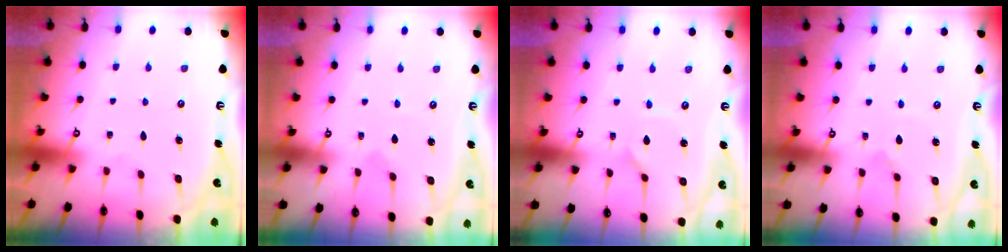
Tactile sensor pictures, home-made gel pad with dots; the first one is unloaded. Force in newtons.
{"total": 0.8, "press": 0.8, "slide": 0.0}
{"total": 1.0, "press": 1.0, "slide": 0.0}
{"total": 1.2, "press": 1.1, "slide": 0.2}